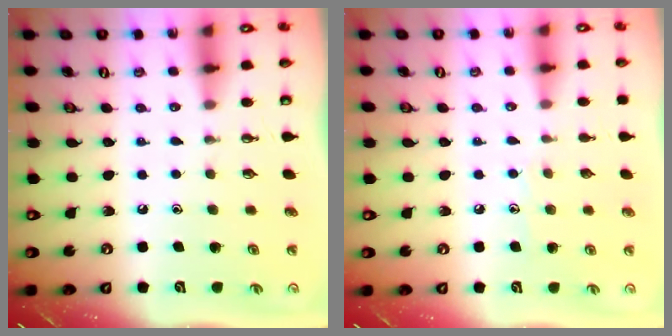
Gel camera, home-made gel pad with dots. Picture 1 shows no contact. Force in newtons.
{"total": 5.6, "press": 5.6, "slide": 0.6}